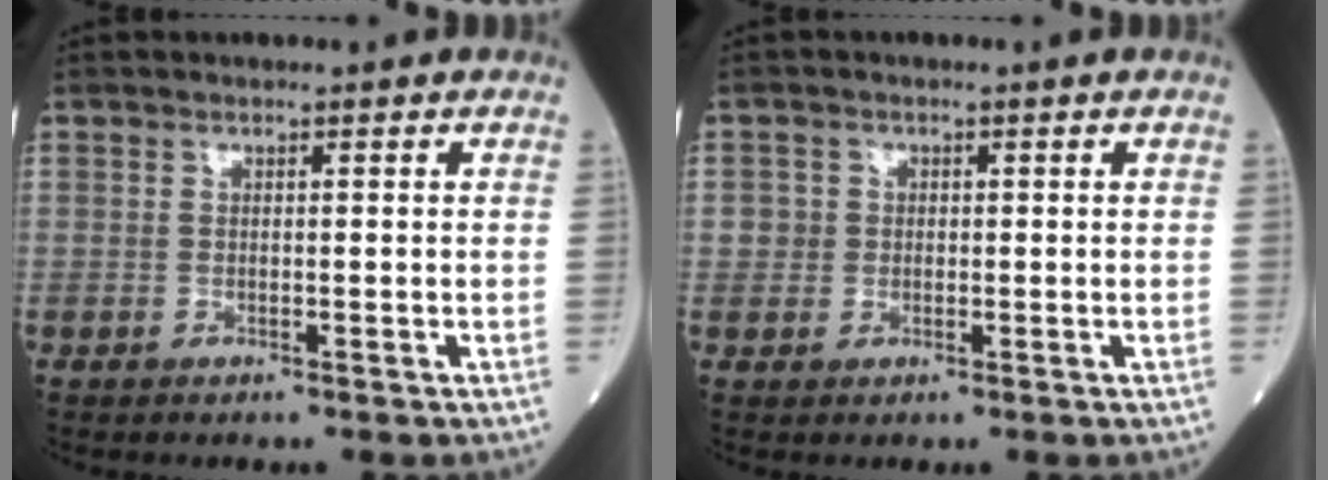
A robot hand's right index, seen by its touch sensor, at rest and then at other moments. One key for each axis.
{"total": 2.0, "fx": 0.0, "fy": 2.0, "fz": 0.2, "tx": 0.004, "ty": 0.007, "tz": -0.003}